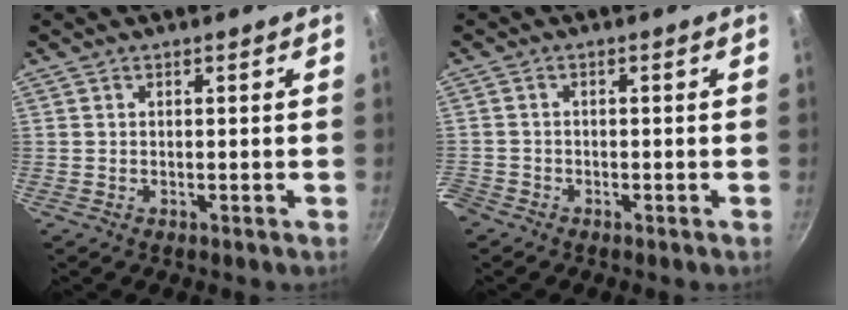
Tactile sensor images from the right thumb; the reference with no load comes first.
{"total": 3.3, "force": [-2.1, 2.4, 0.8], "torque": [-0.027, 0.014, -0.043]}